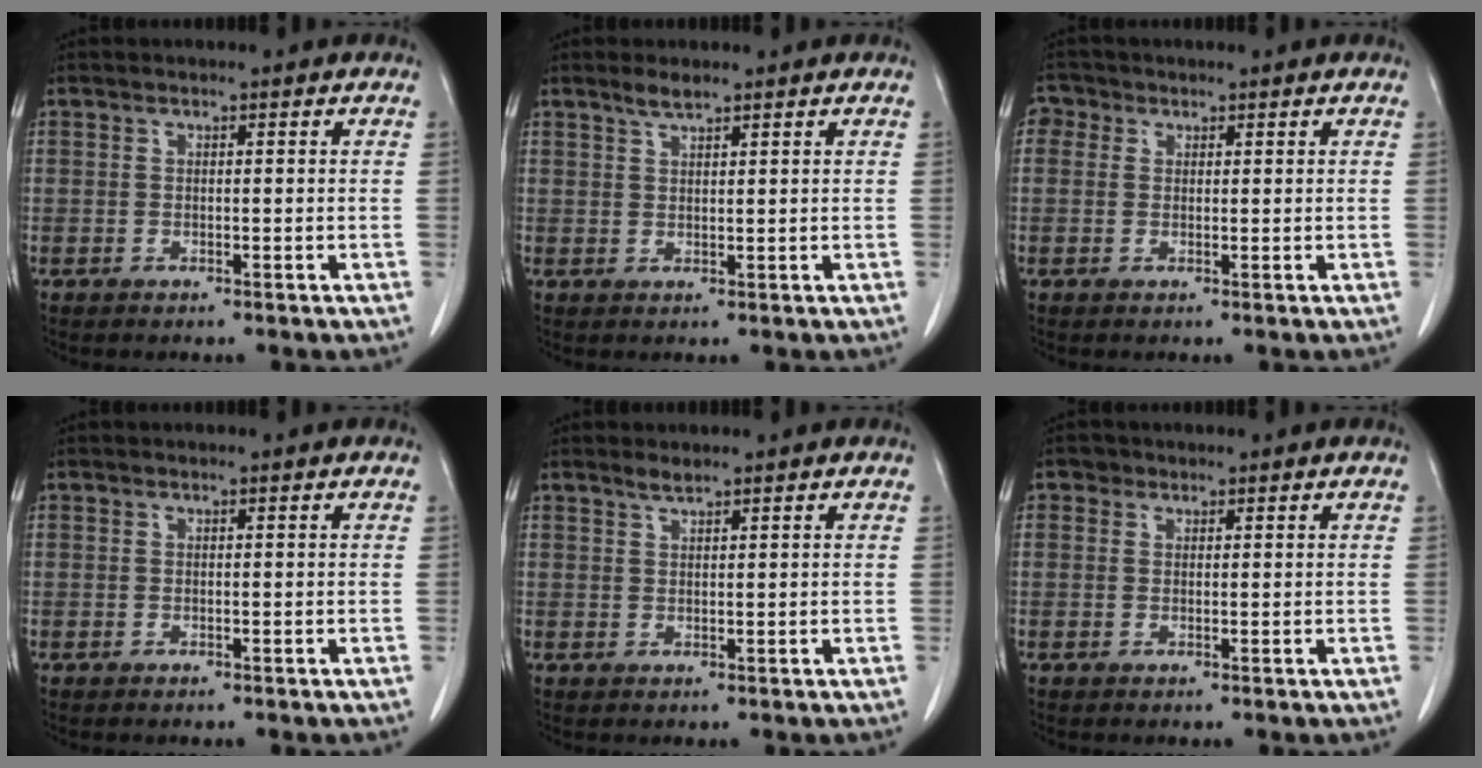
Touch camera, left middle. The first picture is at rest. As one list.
[{"total": 2.0, "force": [1.7, 0.2, 1.1], "torque": [-0.028, 0.001, 0.035]}, {"total": 2.2, "force": [0.9, 1.9, 0.6], "torque": [-0.006, 0.006, 0.010]}, {"total": 0.0}, {"total": 1.3, "force": [1.2, 0.0, 0.5], "torque": [-0.013, -0.002, 0.025]}, {"total": 1.2, "force": [0.7, 1.0, 0.1], "torque": [0.004, 0.000, 0.007]}]